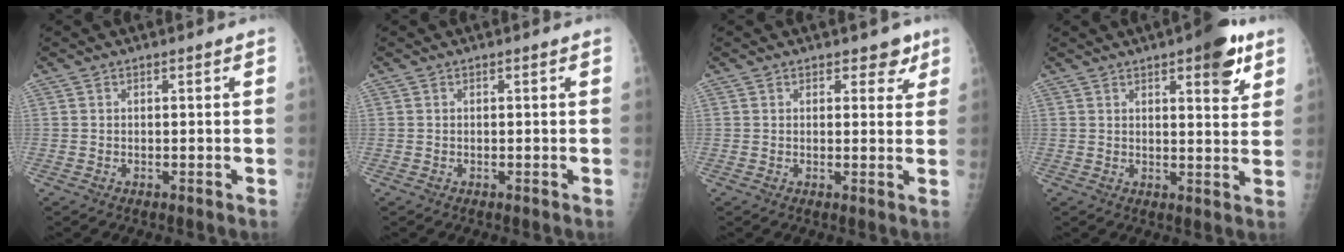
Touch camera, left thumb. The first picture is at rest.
{"total": 0.0}
{"total": 3.4, "force": [2.3, 2.2, 1.2], "torque": [0.014, -0.010, 0.026]}
{"total": 8.9, "force": [4.8, 2.9, 6.8], "torque": [-0.071, -0.020, 0.058]}